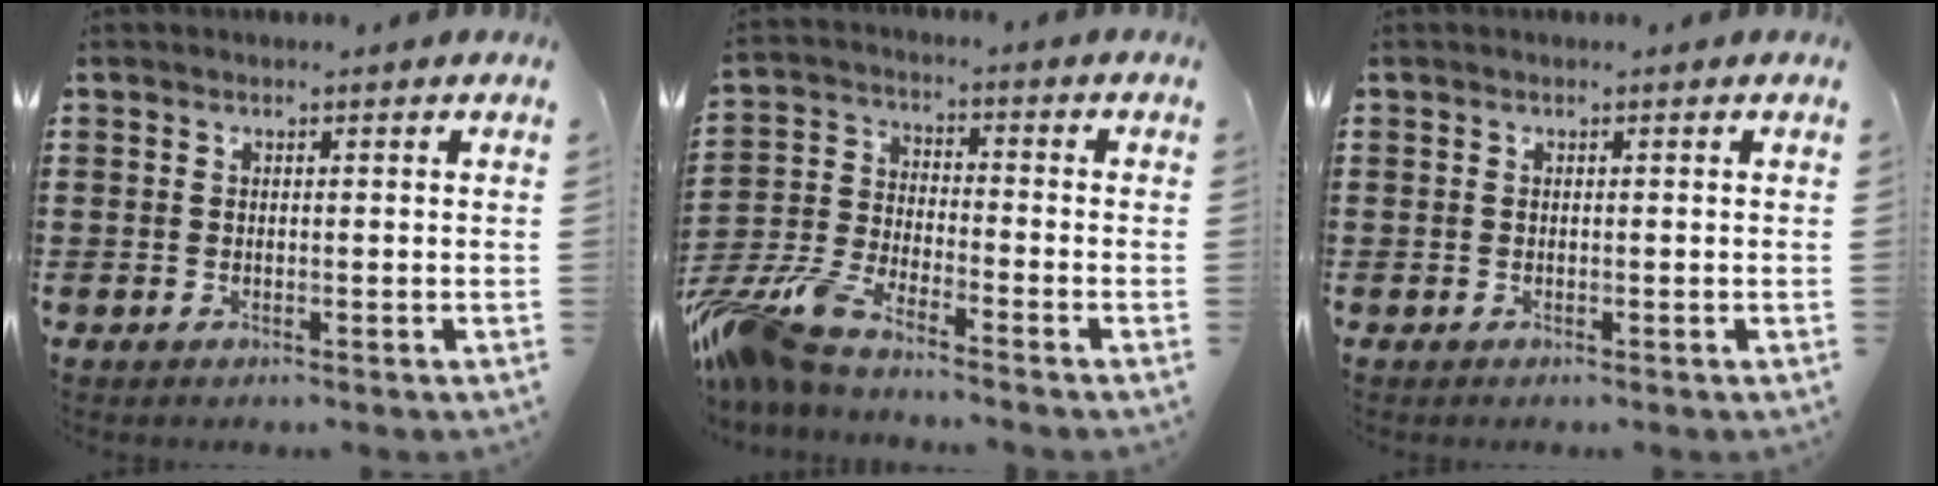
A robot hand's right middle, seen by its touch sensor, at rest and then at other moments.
{"total": 8.9, "force": [-8.0, 1.2, 3.8], "torque": [-0.111, -0.006, -0.166]}
{"total": 0.0}